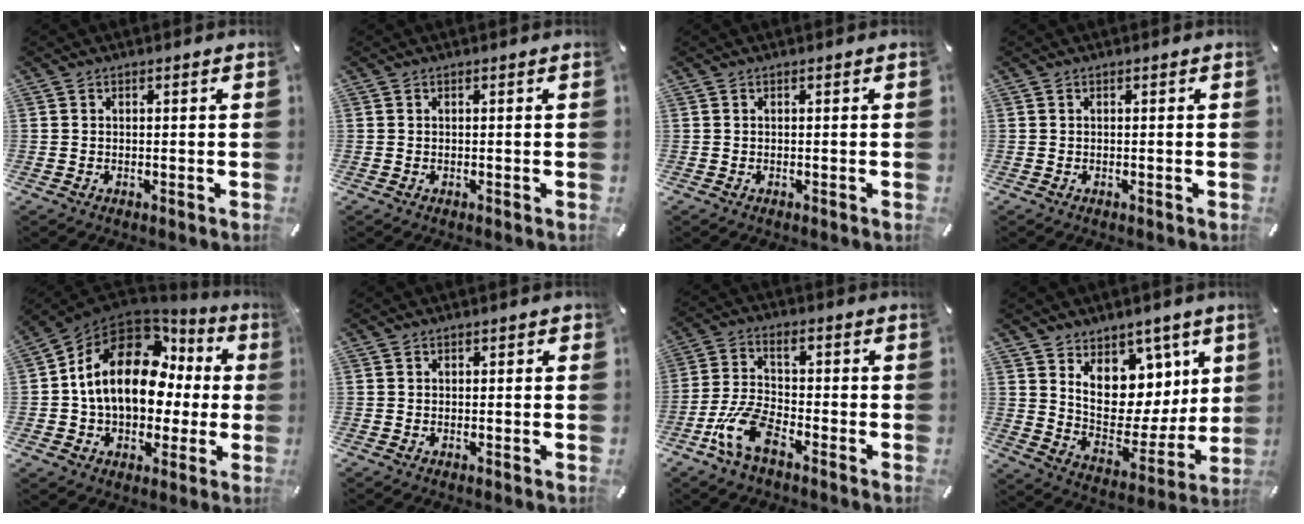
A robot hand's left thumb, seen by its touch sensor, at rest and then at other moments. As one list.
[{"total": 0.0}, {"total": 0.0}, {"total": 0.0}, {"total": 18.4, "force": [3.5, 13.0, 12.6], "torque": [-0.228, -0.014, 0.059]}, {"total": 0.6, "force": [0.1, 0.6, 0.2], "torque": [-0.003, 0.005, 0.001]}, {"total": 10.3, "force": [-5.5, 4.9, 7.1], "torque": [-0.169, 0.014, -0.108]}, {"total": 12.9, "force": [5.5, 10.2, 5.5], "torque": [-0.073, -0.067, 0.110]}]